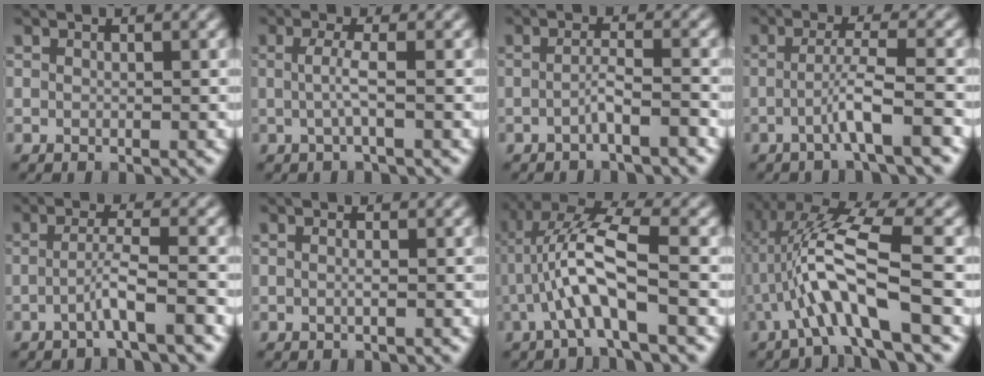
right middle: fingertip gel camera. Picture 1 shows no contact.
{"total": 1.9, "force": [-0.1, 0.3, 1.9], "torque": [-0.042, -0.001, -0.003]}
{"total": 1.9, "force": [-1.1, 0.1, 1.6], "torque": [-0.030, 0.010, -0.026]}
{"total": 3.7, "force": [-1.5, 0.2, 3.4], "torque": [-0.057, 0.012, -0.037]}
{"total": 3.0, "force": [-1.4, 0.1, 2.7], "torque": [-0.048, 0.012, -0.034]}
{"total": 0.7, "force": [-0.1, 0.2, 0.6], "torque": [-0.011, -0.003, -0.006]}
{"total": 5.9, "force": [-1.7, 1.4, 5.5], "torque": [-0.118, 0.021, -0.036]}
{"total": 7.4, "force": [-1.6, 1.5, 7.1], "torque": [-0.147, 0.019, -0.031]}